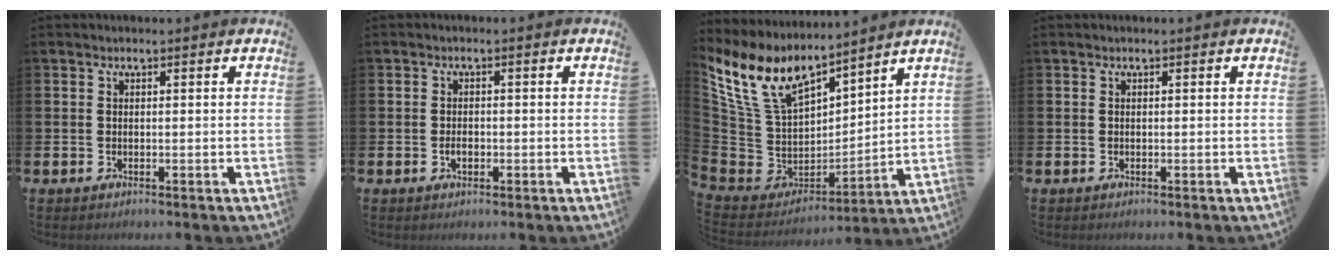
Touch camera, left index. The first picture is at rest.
{"total": 1.5, "force": [-0.5, 0.9, 1.1], "torque": [-0.020, 0.003, -0.010]}
{"total": 11.4, "force": [8.9, 5.5, 4.6], "torque": [-0.152, -0.053, 0.166]}
{"total": 0.0}